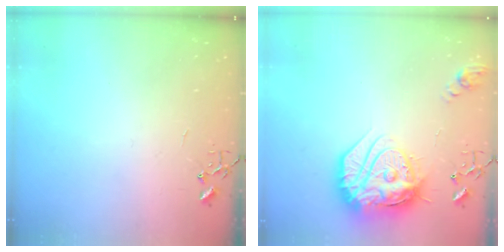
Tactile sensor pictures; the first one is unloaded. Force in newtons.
{"total": 23.9, "press": 23.8, "slide": 2.1}